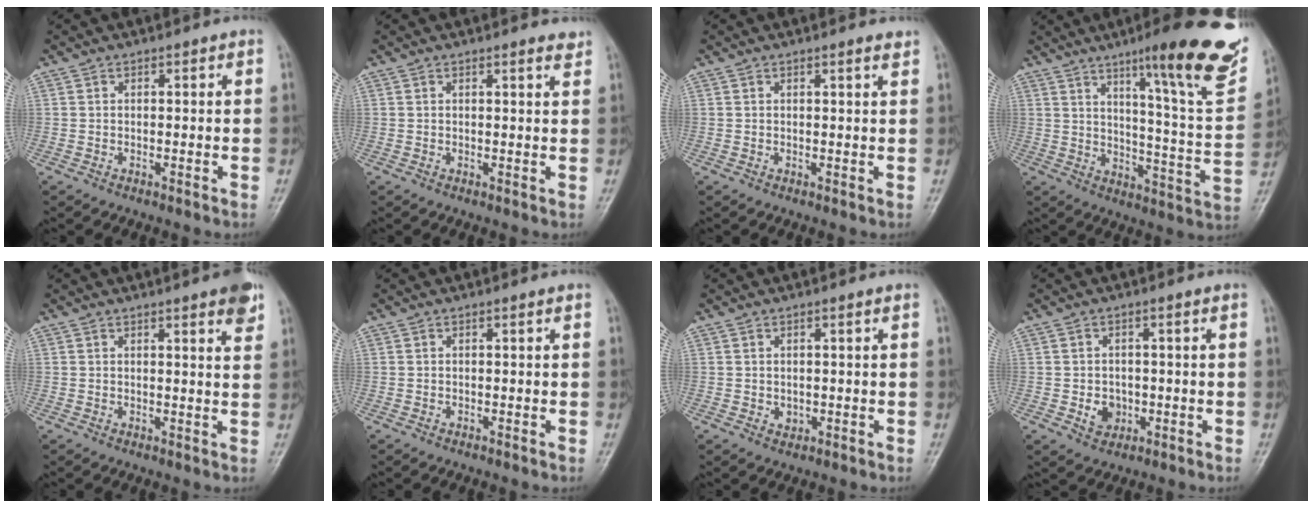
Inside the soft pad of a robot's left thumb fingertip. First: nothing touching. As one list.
[{"total": 1.6, "force": [1.4, 0.2, 0.8], "torque": [-0.005, -0.009, 0.017]}, {"total": 1.2, "force": [1.0, 0.0, 0.7], "torque": [-0.006, -0.005, 0.013]}, {"total": 23.1, "force": [14.1, 3.0, 18.0], "torque": [-0.219, -0.067, 0.200]}, {"total": 4.8, "force": [3.0, 0.7, 3.6], "torque": [-0.035, -0.011, 0.034]}, {"total": 0.0}, {"total": 1.2, "force": [0.0, 1.0, 0.8], "torque": [-0.006, -0.001, 0.005]}, {"total": 3.7, "force": [-0.8, 3.1, 1.9], "torque": [-0.013, 0.004, -0.005]}]